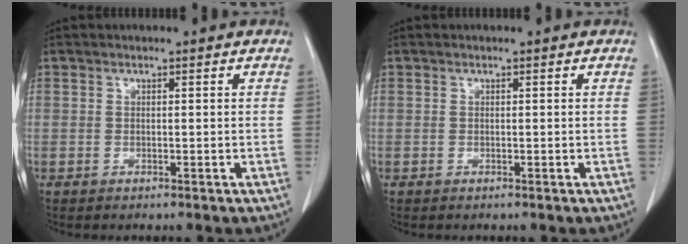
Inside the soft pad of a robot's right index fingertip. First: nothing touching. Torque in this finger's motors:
{"motor_torque": [0.00, 0.00, 0.00, 0.00]}